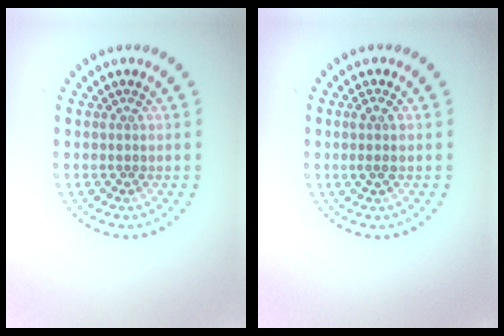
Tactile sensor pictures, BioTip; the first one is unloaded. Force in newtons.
{"total": 1.3, "press": 1.1, "slide": 0.7}